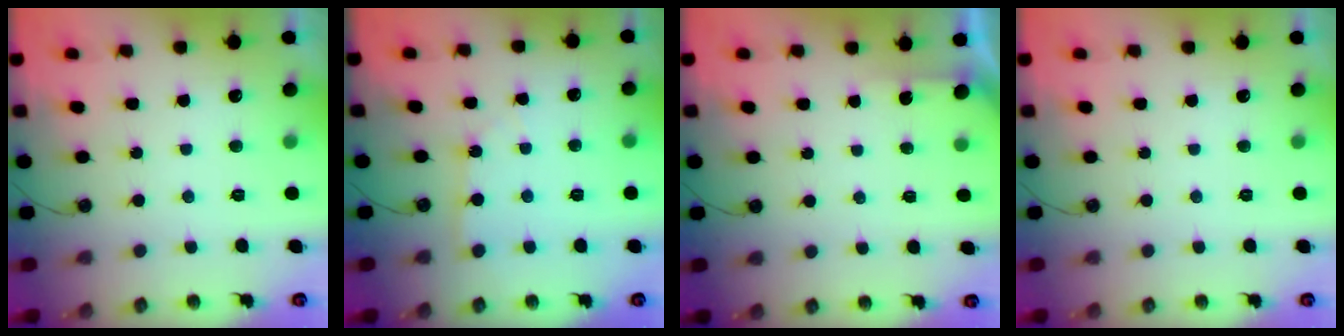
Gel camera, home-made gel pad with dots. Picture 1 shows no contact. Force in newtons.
{"total": 3.2, "press": 3.2, "slide": 0.5}
{"total": 1.5, "press": 1.5, "slide": 0.2}
{"total": 0.0}